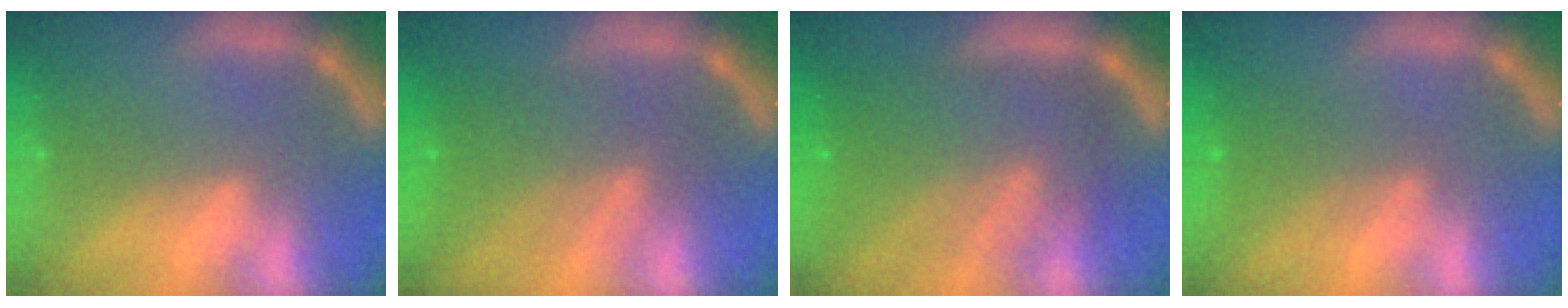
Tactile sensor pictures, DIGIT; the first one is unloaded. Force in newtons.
{"total": 7.1}
{"total": 10.1}
{"total": 3.6}